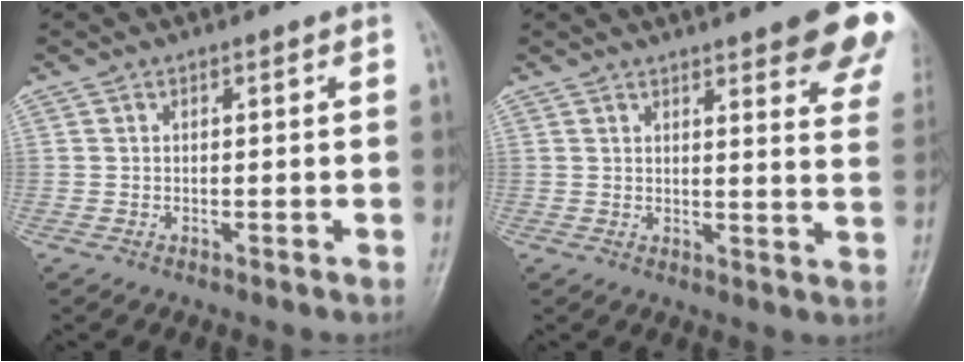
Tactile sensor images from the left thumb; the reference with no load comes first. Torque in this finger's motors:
{"motor_torque": [2.04, 1.35, 1.37, -1.40, 0.07]}